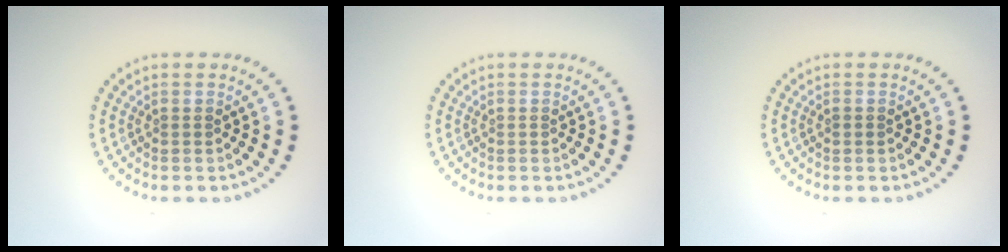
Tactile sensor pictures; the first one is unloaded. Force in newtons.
{"total": 0.0}
{"total": 0.6, "press": 0.6, "slide": 0.1}